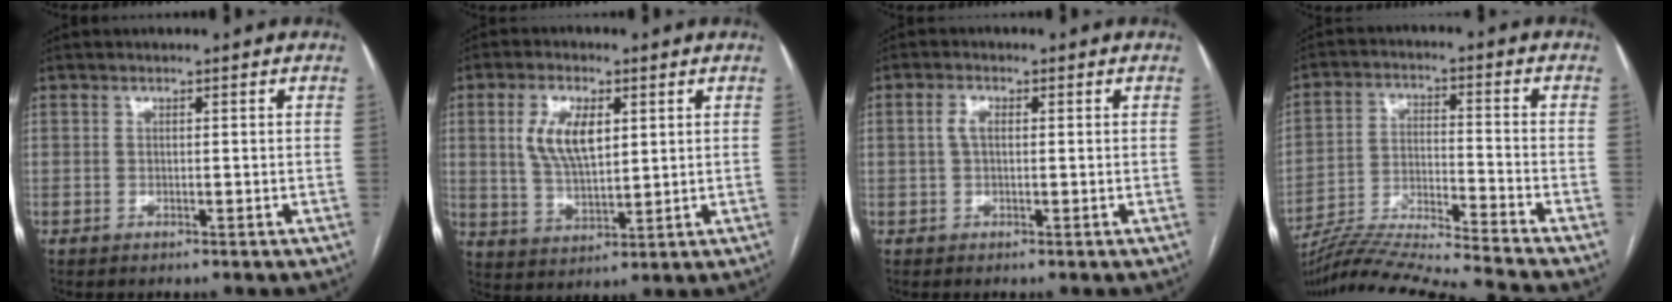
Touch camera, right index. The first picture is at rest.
{"total": 8.1, "force": [2.4, 3.4, 7.0], "torque": [-0.143, 0.005, 0.052]}
{"total": 2.2, "force": [0.4, 1.1, 1.9], "torque": [-0.040, 0.009, 0.007]}
{"total": 17.2, "force": [-15.9, -3.1, 5.6], "torque": [-0.090, -0.010, -0.267]}